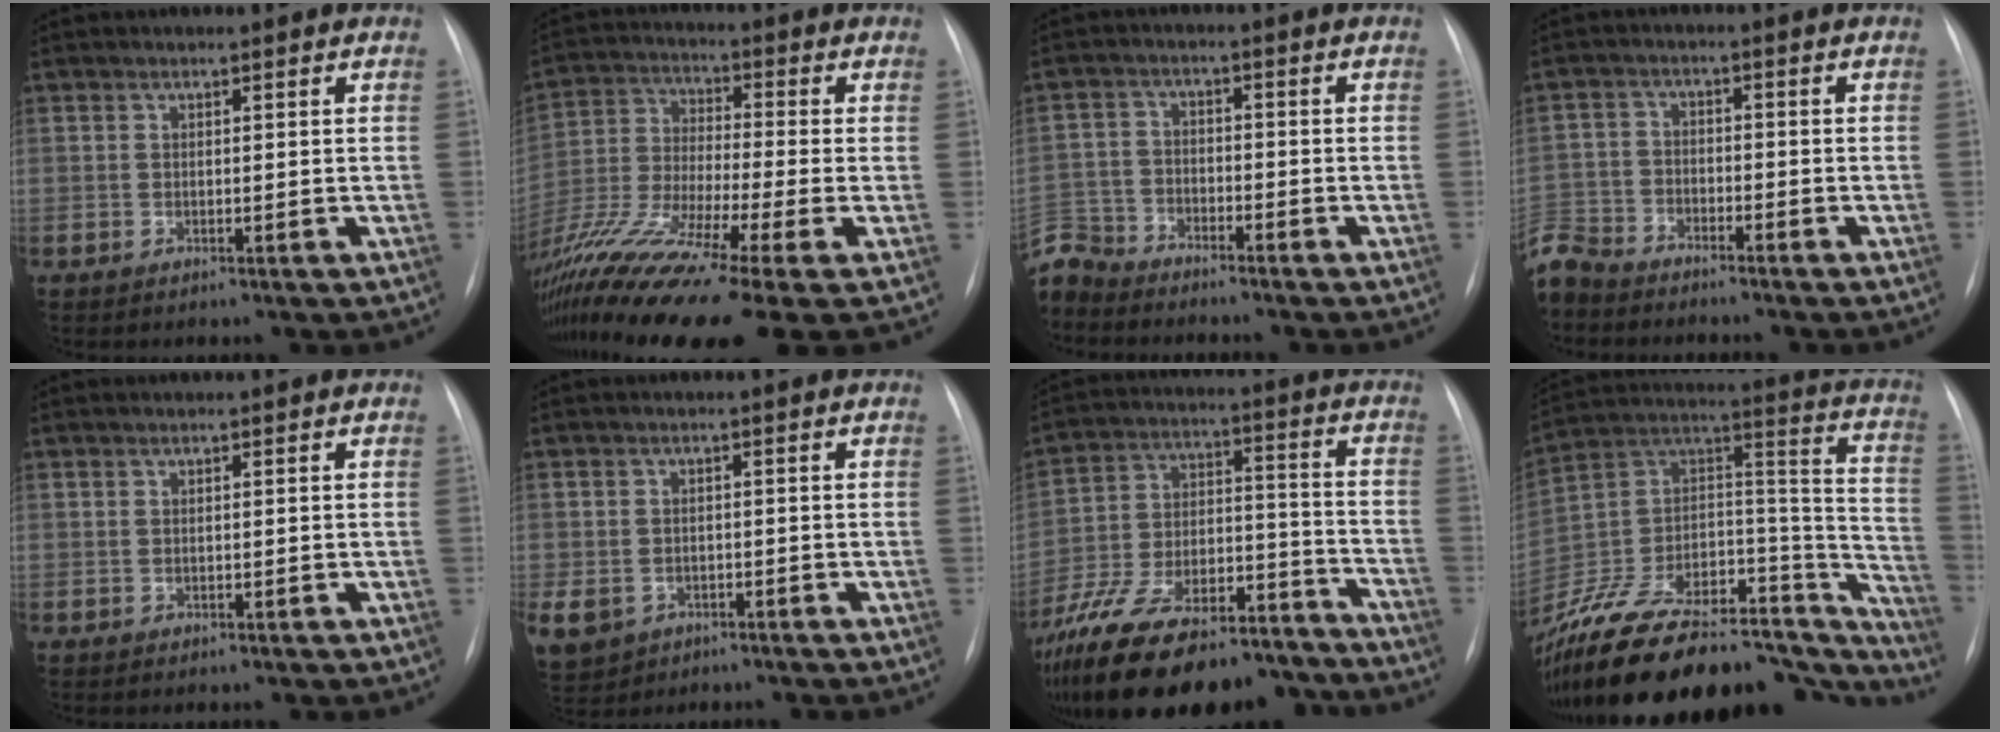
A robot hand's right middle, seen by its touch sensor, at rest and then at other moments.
{"total": 19.1, "force": [-13.0, -0.4, 14.0], "torque": [-0.285, -0.049, -0.240]}
{"total": 7.2, "force": [-6.9, 2.0, -0.3], "torque": [0.001, 0.003, -0.142]}
{"total": 7.5, "force": [-7.0, 2.6, 0.7], "torque": [-0.022, -0.004, -0.140]}
{"total": 0.8, "force": [-0.2, 0.6, 0.3], "torque": [-0.005, 0.001, 0.000]}
{"total": 13.8, "force": [-5.8, 11.4, 5.1], "torque": [-0.168, 0.000, -0.076]}
{"total": 27.3, "force": [-21.8, 9.4, 13.5], "torque": [-0.242, 0.004, -0.339]}
{"total": 40.4, "force": [-32.5, 14.1, 19.4], "torque": [-0.299, -0.011, -0.473]}